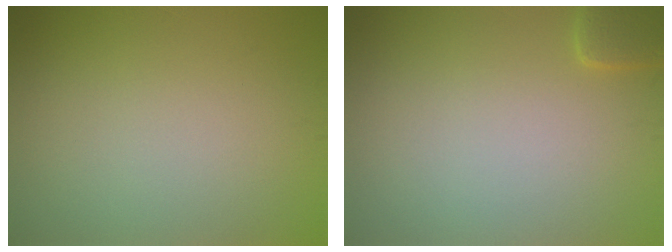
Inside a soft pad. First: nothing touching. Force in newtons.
{"total": 1.9, "press": 1.9, "slide": 0.2}